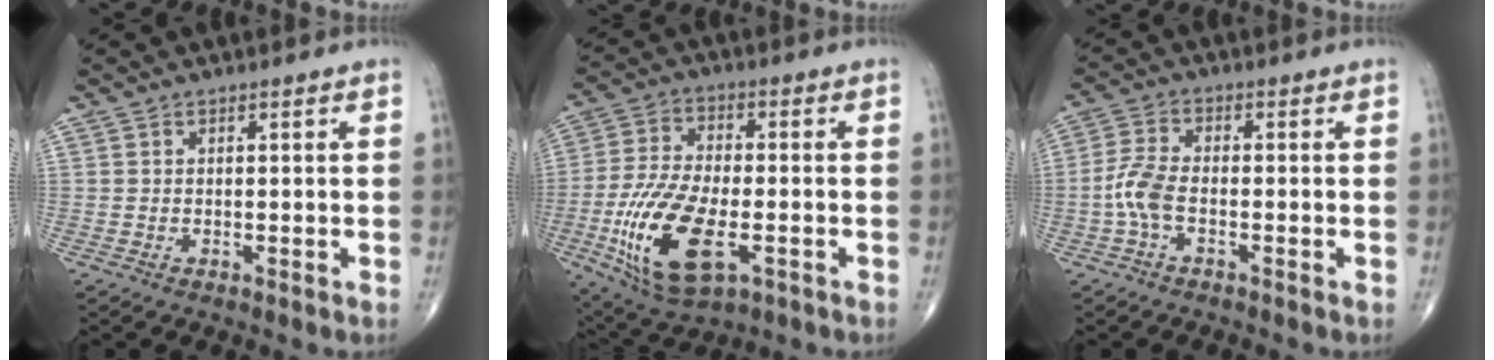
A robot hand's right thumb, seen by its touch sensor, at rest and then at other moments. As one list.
[{"total": 17.4, "force": [-5.2, 8.0, 14.6], "torque": [-0.293, 0.004, -0.084]}, {"total": 5.1, "force": [-1.7, 2.2, 4.3], "torque": [-0.104, 0.014, -0.041]}]